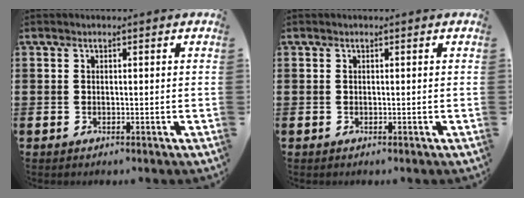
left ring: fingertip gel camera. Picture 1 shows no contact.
{"total": 0.0}